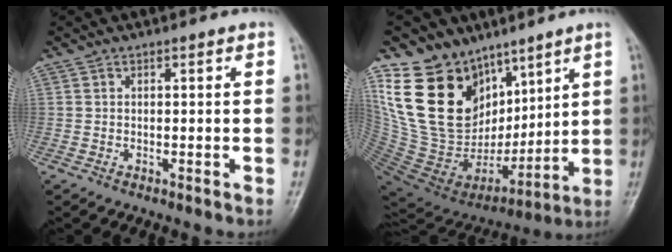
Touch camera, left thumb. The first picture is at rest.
{"total": 24.8, "force": [11.5, 16.5, 14.5], "torque": [-0.244, -0.038, 0.237]}